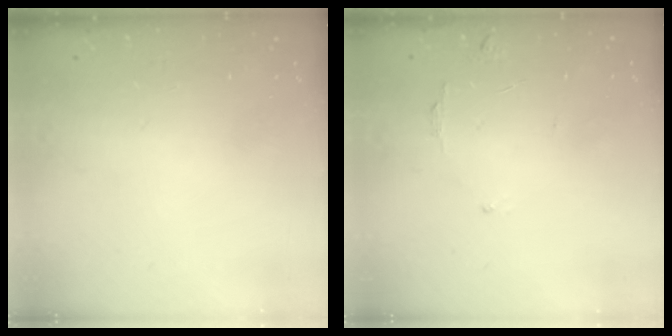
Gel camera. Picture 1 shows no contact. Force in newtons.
{"total": 5.4, "press": 5.4, "slide": 0.5}